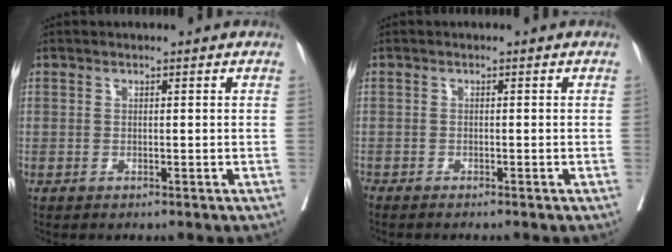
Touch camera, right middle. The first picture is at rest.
{"total": 1.4, "force": [-1.3, 0.0, 0.5], "torque": [-0.006, 0.000, -0.021]}